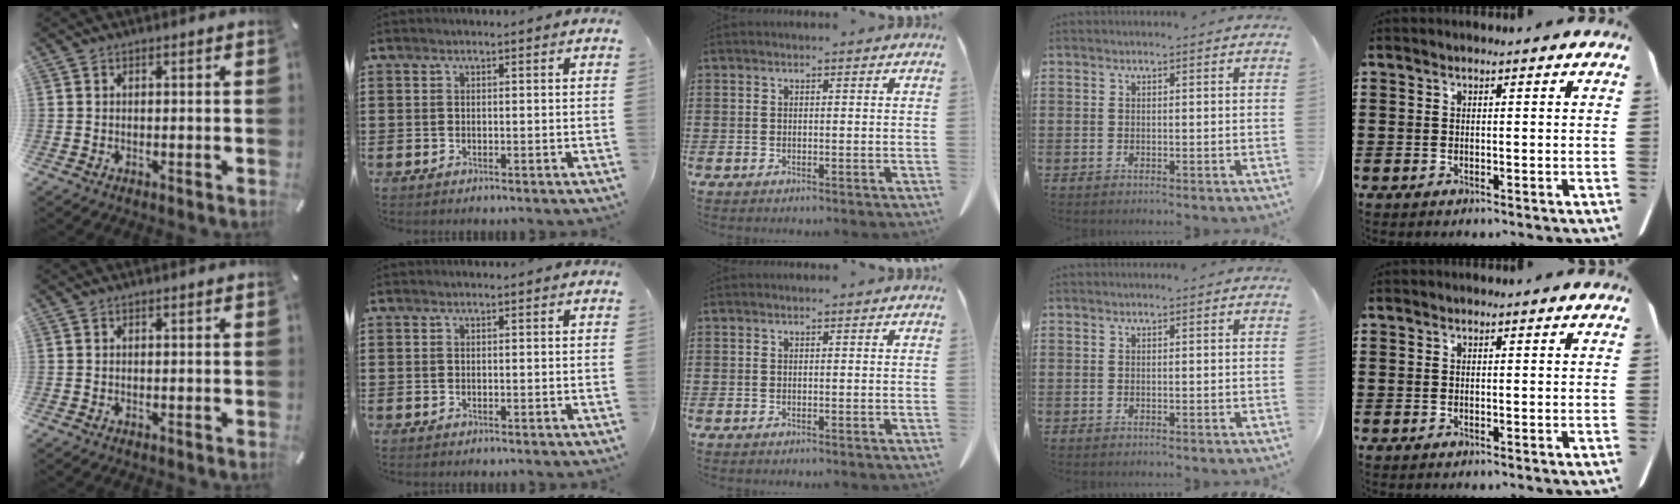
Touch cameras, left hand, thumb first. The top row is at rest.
{}